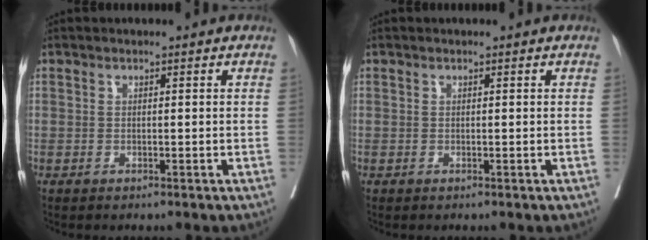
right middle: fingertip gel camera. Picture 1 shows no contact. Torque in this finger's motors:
{"motor_torque": [0.00, 0.00, -0.03, 0.00]}